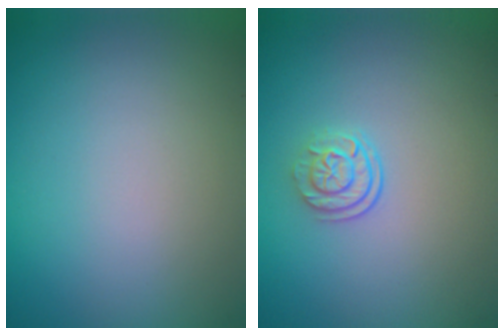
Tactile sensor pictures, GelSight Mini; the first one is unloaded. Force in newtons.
{"total": 2.3, "press": 1.7, "slide": 1.5}